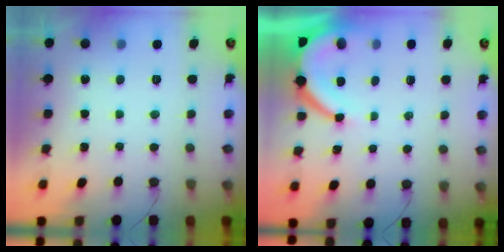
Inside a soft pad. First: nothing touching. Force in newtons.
{"total": 9.1, "press": 9.0, "slide": 0.8}